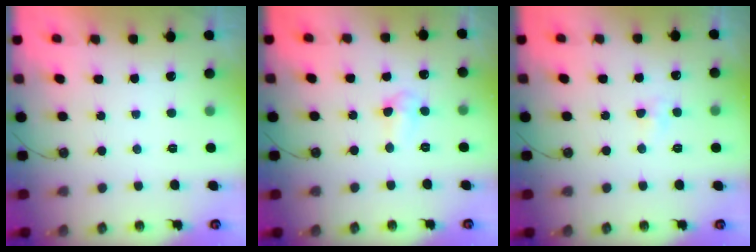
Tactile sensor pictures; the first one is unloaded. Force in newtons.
{"total": 3.5, "press": 3.5, "slide": 0.8}
{"total": 3.9, "press": 3.8, "slide": 0.6}